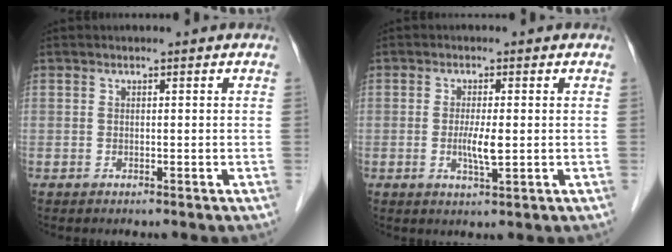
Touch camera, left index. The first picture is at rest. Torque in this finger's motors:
{"motor_torque": [0.52, 0.48, 0.14, 0.04]}